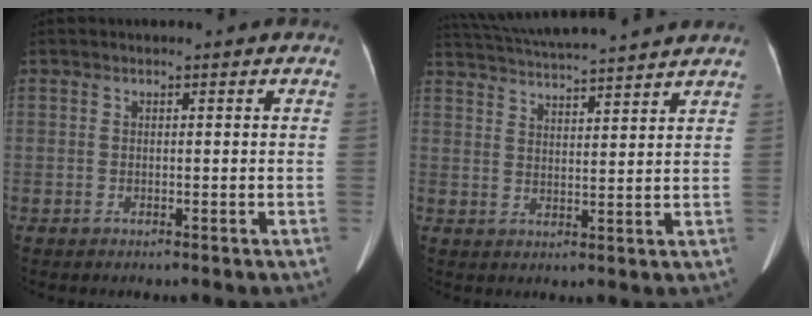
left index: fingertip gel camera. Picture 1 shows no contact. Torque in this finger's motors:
{"motor_torque": [0.40, -1.74, 0.05, 0.07]}